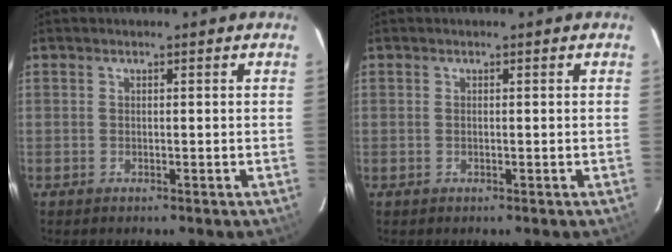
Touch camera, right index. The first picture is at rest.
{"total": 0.0}